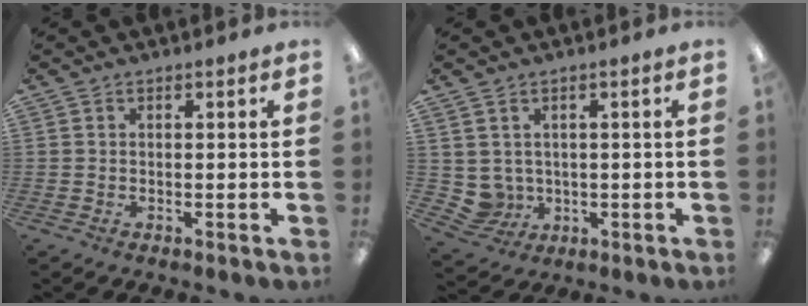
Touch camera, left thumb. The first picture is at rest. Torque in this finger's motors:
{"motor_torque": [-0.19, 0.21, 0.26, -0.49, 0.00]}